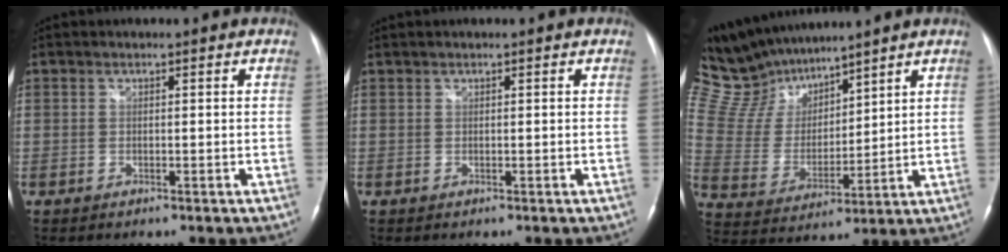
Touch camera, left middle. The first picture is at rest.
{"total": 0.0}
{"total": 12.6, "force": [11.7, 3.5, 3.5], "torque": [-0.091, 0.019, 0.238]}